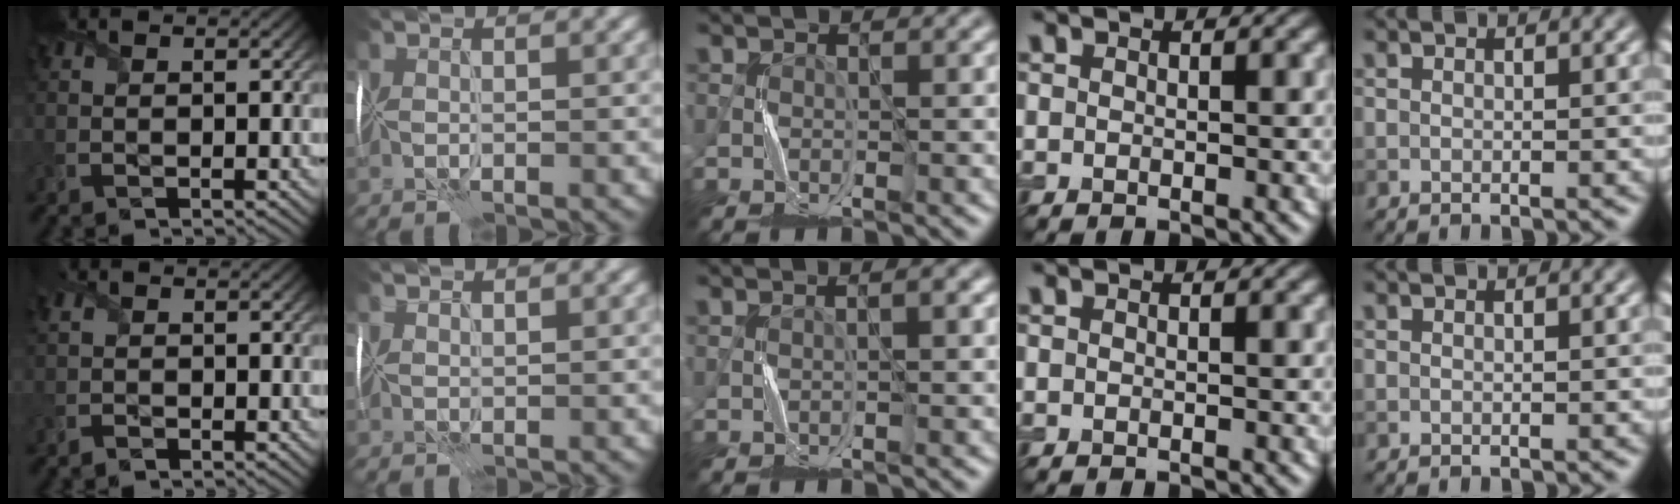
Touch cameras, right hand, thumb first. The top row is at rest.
{"thumb": {"total": 1.3, "force": [-0.5, 1.0, 0.6], "torque": [-0.020, 0.001, -0.019]}, "index": {"total": 1.3, "force": [1.2, 0.2, 0.1], "torque": [-0.002, 0.004, 0.019]}, "middle": {"total": 1.1, "force": [0.5, -0.1, 1.0], "torque": [-0.012, 0.004, 0.005]}, "ring": {"total": 0.7, "force": [-0.6, 0.1, 0.3], "torque": [0.002, -0.001, -0.010]}}